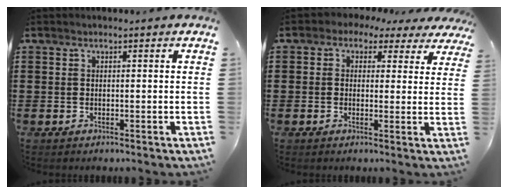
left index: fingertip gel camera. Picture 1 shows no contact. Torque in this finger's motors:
{"motor_torque": [2.14, 0.00, 0.35, -0.14]}